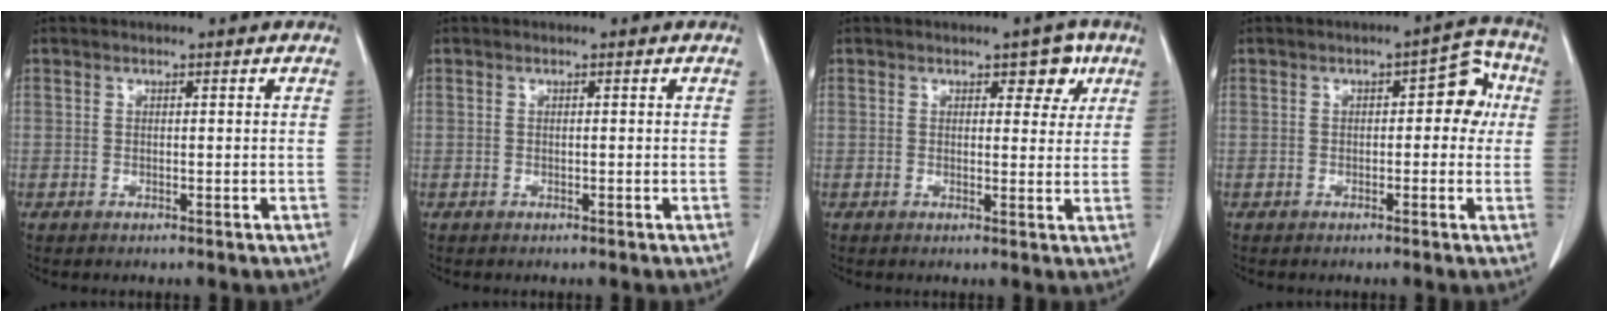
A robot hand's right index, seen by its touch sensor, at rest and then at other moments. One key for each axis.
{"total": 0.0}
{"total": 3.7, "fx": 1.9, "fy": 2.1, "fz": 2.4, "tx": -0.018, "ty": 0.004, "tz": 0.022}
{"total": 5.6, "fx": 0.5, "fy": 2.8, "fz": 4.8, "tx": -0.044, "ty": 0.029, "tz": 0.001}